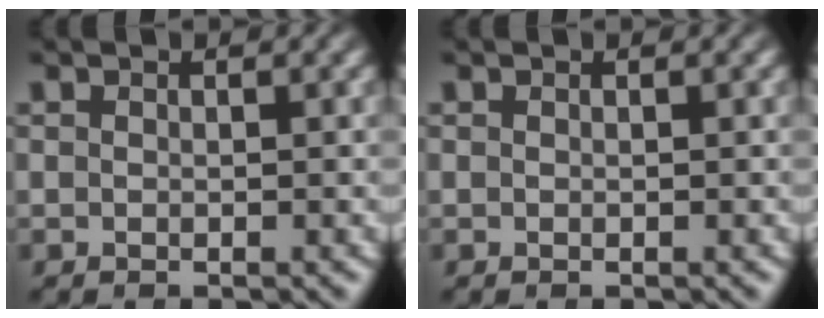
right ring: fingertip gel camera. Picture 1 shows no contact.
{"total": 0.0}